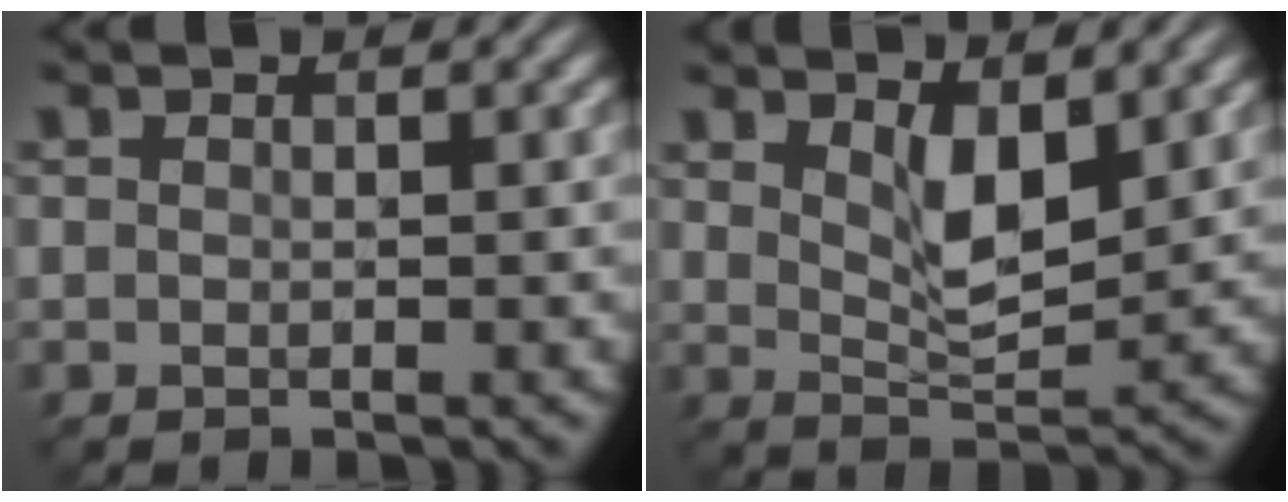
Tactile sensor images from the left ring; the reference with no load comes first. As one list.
[{"total": 3.4, "force": [1.9, 1.1, 2.7], "torque": [-0.053, -0.006, 0.036]}]